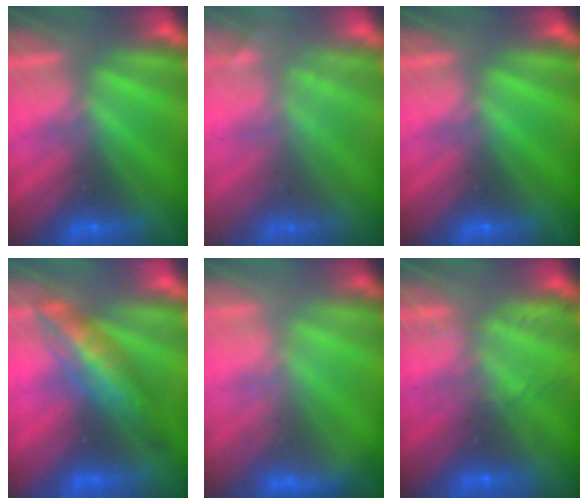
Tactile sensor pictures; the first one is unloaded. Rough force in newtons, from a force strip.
{"total": 1.8}
{"total": 0.0}
{"total": 2.9}
{"total": 2.7}
{"total": 2.1}